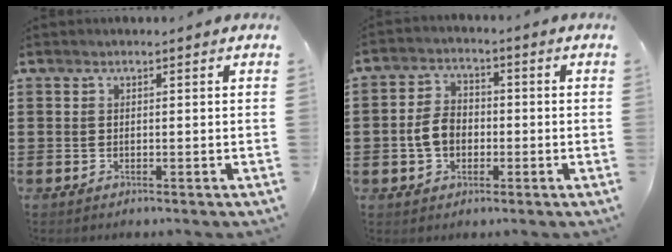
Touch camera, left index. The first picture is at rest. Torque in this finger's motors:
{"motor_torque": [1.18, -0.06, 0.65, 0.12]}